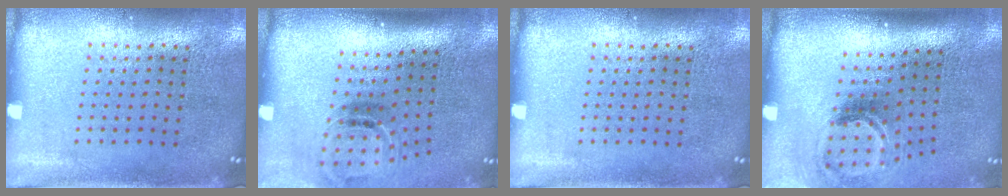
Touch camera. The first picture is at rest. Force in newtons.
{"total": 1.5, "press": 1.1, "slide": 1.1}
{"total": 0.0}
{"total": 2.0, "press": 1.3, "slide": 1.6}